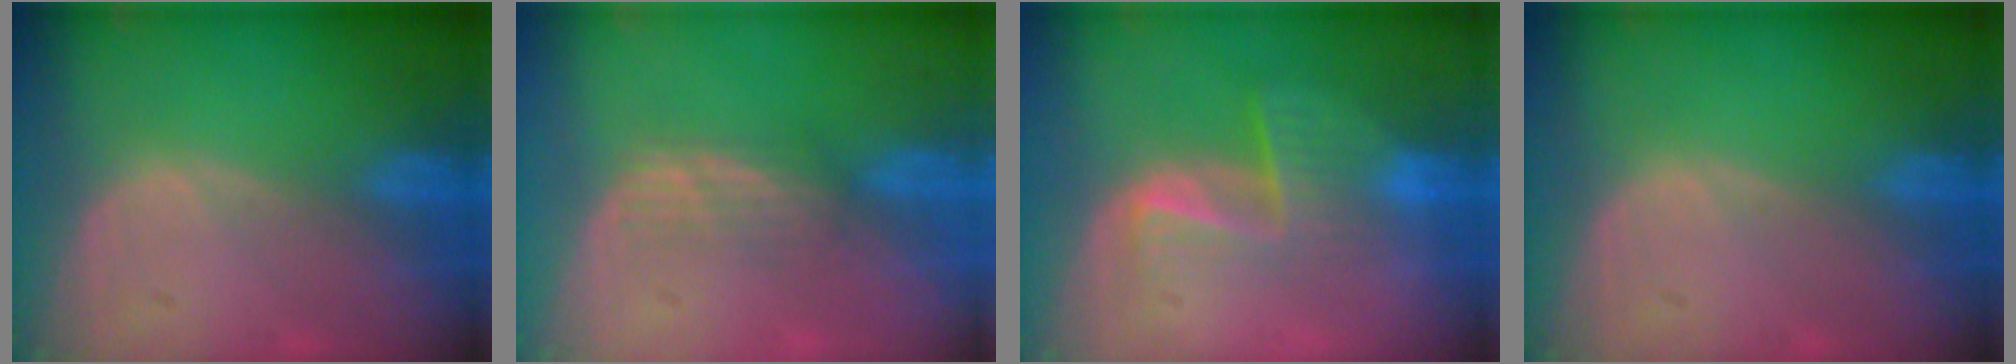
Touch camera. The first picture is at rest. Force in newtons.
{"total": 2.8, "press": 2.6, "slide": 1.0}
{"total": 6.7, "press": 5.5, "slide": 3.8}
{"total": 0.0}